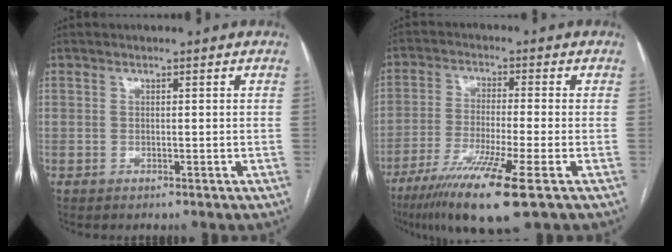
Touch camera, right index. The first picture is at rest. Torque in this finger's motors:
{"motor_torque": [1.60, -0.54, 0.84, 0.20]}